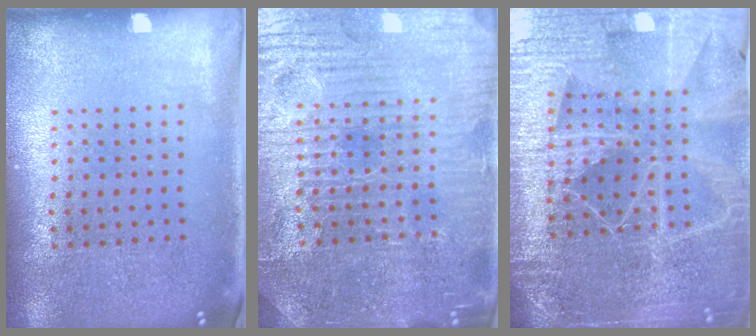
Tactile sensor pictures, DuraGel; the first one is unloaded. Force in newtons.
{"total": 4.9, "press": 4.7, "slide": 1.3}
{"total": 5.8, "press": 5.1, "slide": 2.7}